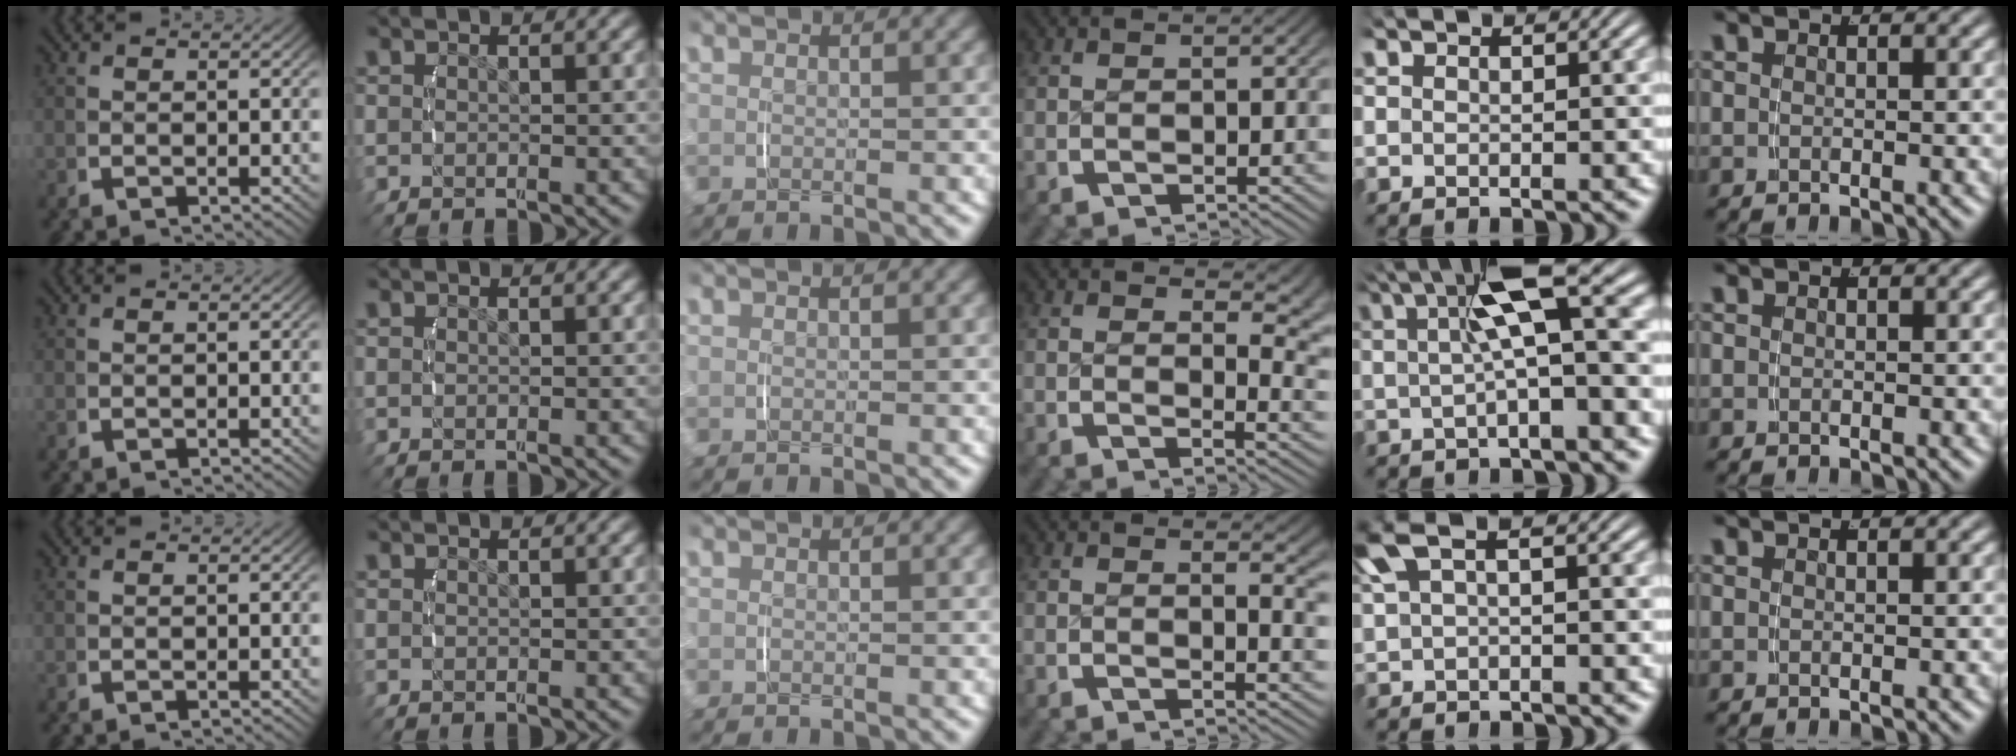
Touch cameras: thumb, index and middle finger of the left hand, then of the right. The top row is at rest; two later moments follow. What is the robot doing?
{"motion": "lift_and_place", "object": "measuring cup"}